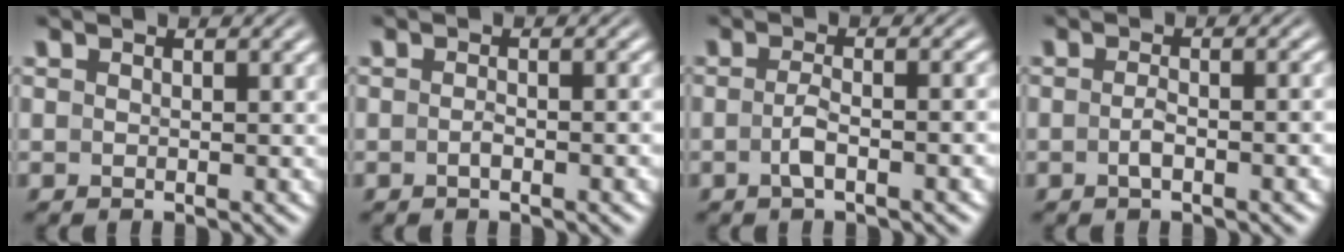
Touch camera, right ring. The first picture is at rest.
{"total": 1.1, "force": [-0.9, -0.2, 0.6], "torque": [-0.012, 0.002, -0.016]}
{"total": 2.2, "force": [-1.5, -0.3, 1.7], "torque": [-0.035, -0.008, -0.020]}
{"total": 1.6, "force": [-1.1, -0.1, 1.2], "torque": [-0.020, -0.002, -0.019]}